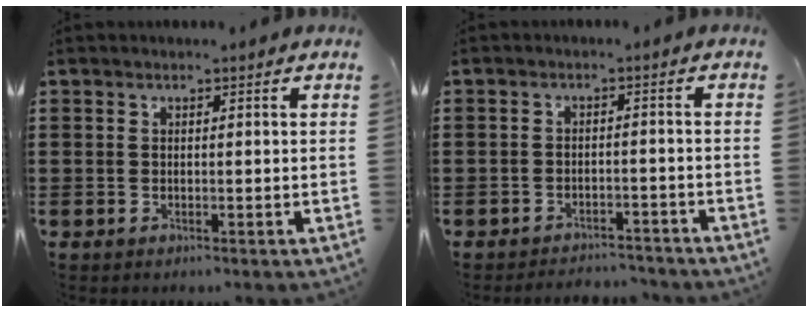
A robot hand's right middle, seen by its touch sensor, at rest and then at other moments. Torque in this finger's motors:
{"motor_torque": [0.98, -0.01, 0.02, 0.00]}